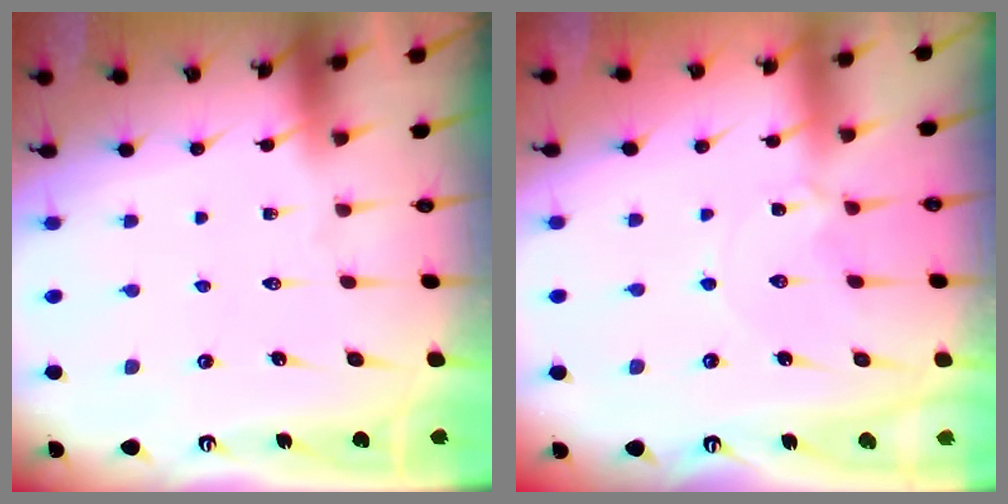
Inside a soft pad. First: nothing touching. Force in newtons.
{"total": 1.1, "press": 1.0, "slide": 0.4}